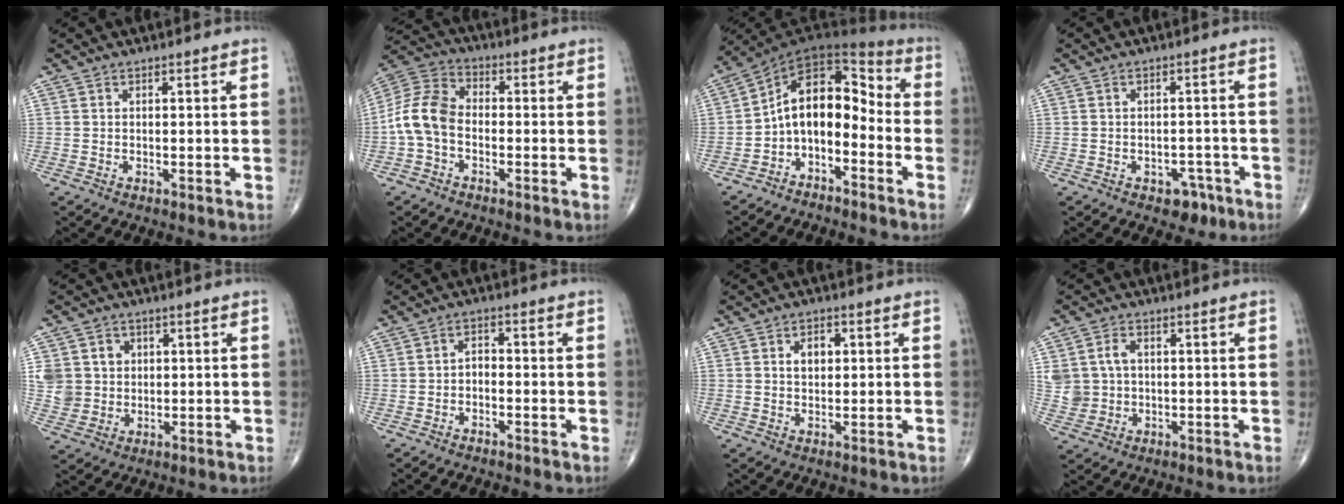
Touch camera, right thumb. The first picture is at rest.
{"total": 9.4, "force": [-2.1, 6.4, 6.6], "torque": [-0.128, 0.029, -0.055]}
{"total": 11.7, "force": [-3.9, 7.2, 8.3], "torque": [-0.096, 0.093, -0.081]}
{"total": 4.0, "force": [-2.3, 2.7, 1.8], "torque": [-0.004, 0.017, -0.026]}
{"total": 7.7, "force": [1.6, 7.1, 2.6], "torque": [-0.024, 0.001, 0.039]}
{"total": 2.2, "force": [-1.0, 1.4, 1.3], "torque": [-0.012, 0.018, -0.025]}
{"total": 3.7, "force": [0.9, 2.5, 2.6], "torque": [-0.031, 0.003, 0.013]}
{"total": 6.5, "force": [0.8, 5.4, 3.4], "torque": [-0.054, 0.005, 0.022]}